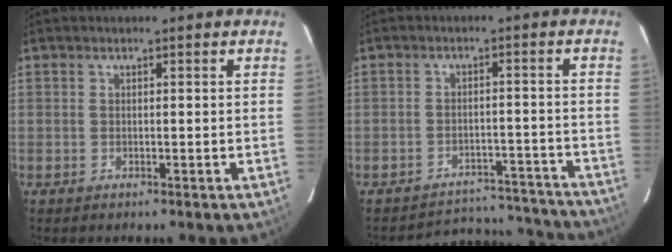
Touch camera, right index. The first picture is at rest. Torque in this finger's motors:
{"motor_torque": [-1.19, -0.95, -1.05, -0.21]}